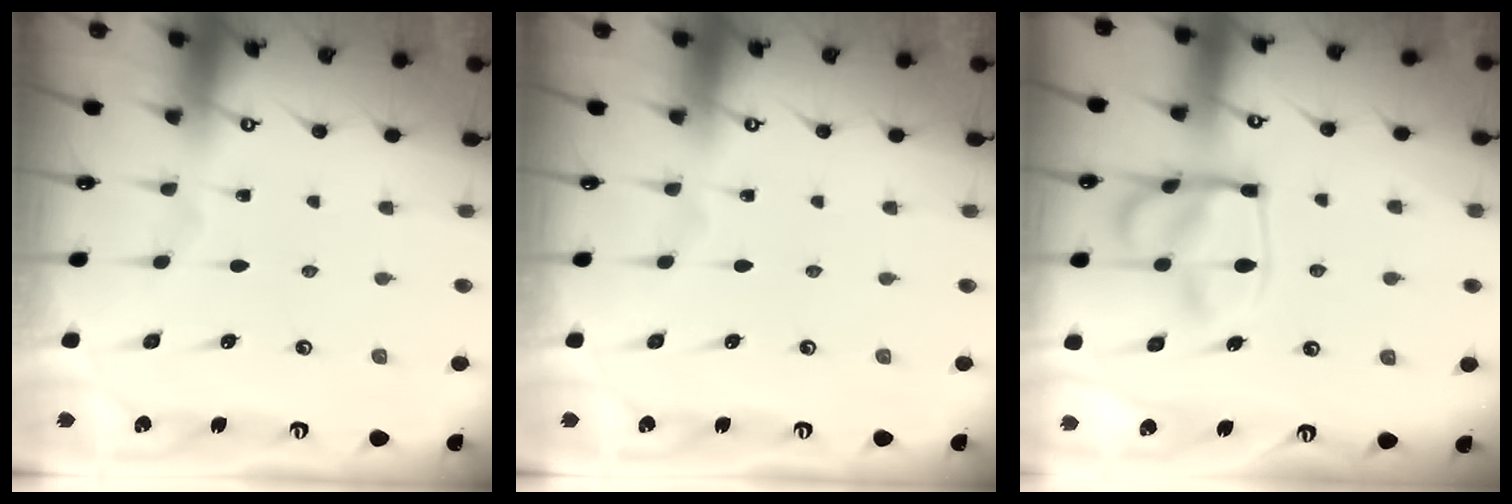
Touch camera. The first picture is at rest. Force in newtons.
{"total": 0.0}
{"total": 16.1, "press": 16.0, "slide": 1.7}